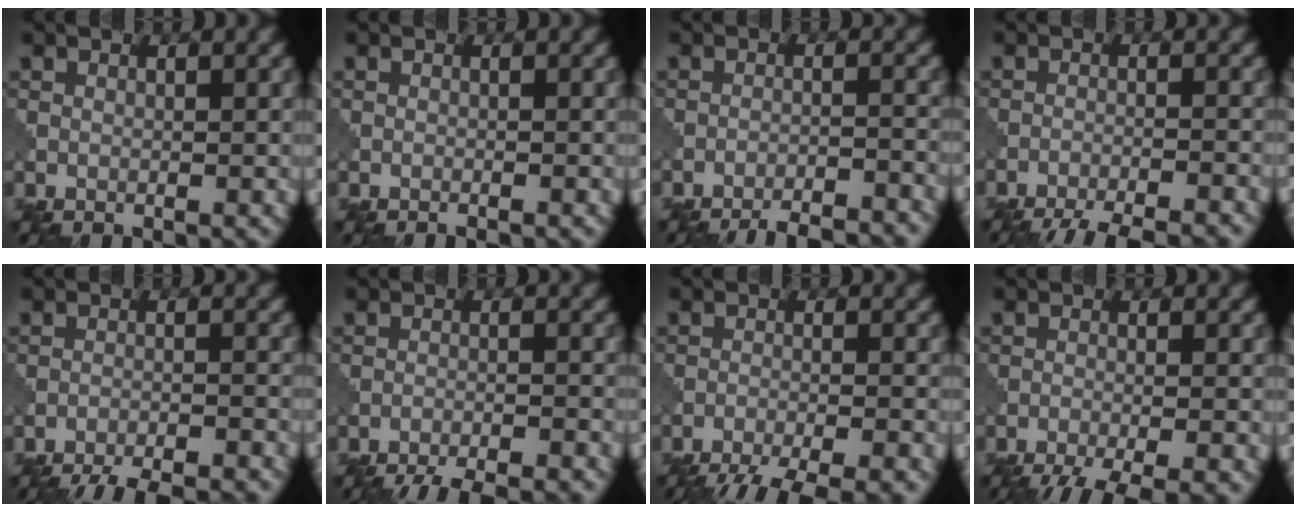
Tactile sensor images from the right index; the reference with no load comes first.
{"total": 0.8, "force": [-0.8, 0.0, 0.3], "torque": [0.001, 0.000, -0.013]}
{"total": 8.9, "force": [-8.4, 1.7, 2.4], "torque": [-0.022, 0.011, -0.110]}
{"total": 8.4, "force": [-7.8, 1.5, 2.9], "torque": [-0.037, -0.006, -0.113]}
{"total": 9.5, "force": [-8.9, 1.8, 2.8], "torque": [-0.034, -0.004, -0.125]}
{"total": 8.8, "force": [-8.3, 1.6, 2.6], "torque": [-0.032, -0.001, -0.117]}
{"total": 8.6, "force": [-7.7, 1.5, 3.7], "torque": [-0.056, -0.017, -0.116]}
{"total": 6.7, "force": [-5.4, 1.1, 3.7], "torque": [-0.053, -0.021, -0.089]}